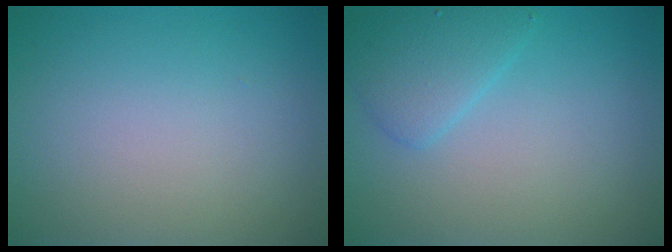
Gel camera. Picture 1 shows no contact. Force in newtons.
{"total": 2.8, "press": 2.8, "slide": 0.1}